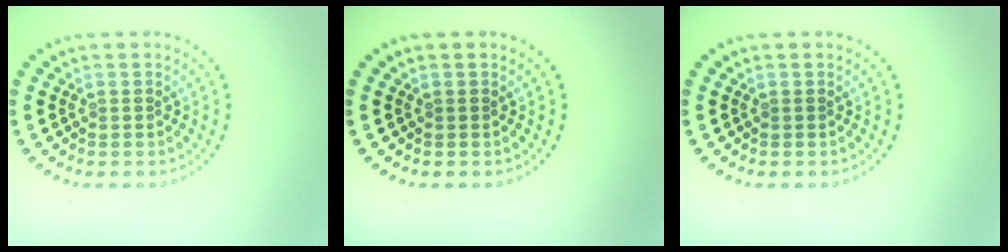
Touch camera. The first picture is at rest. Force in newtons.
{"total": 0.0}
{"total": 0.0}